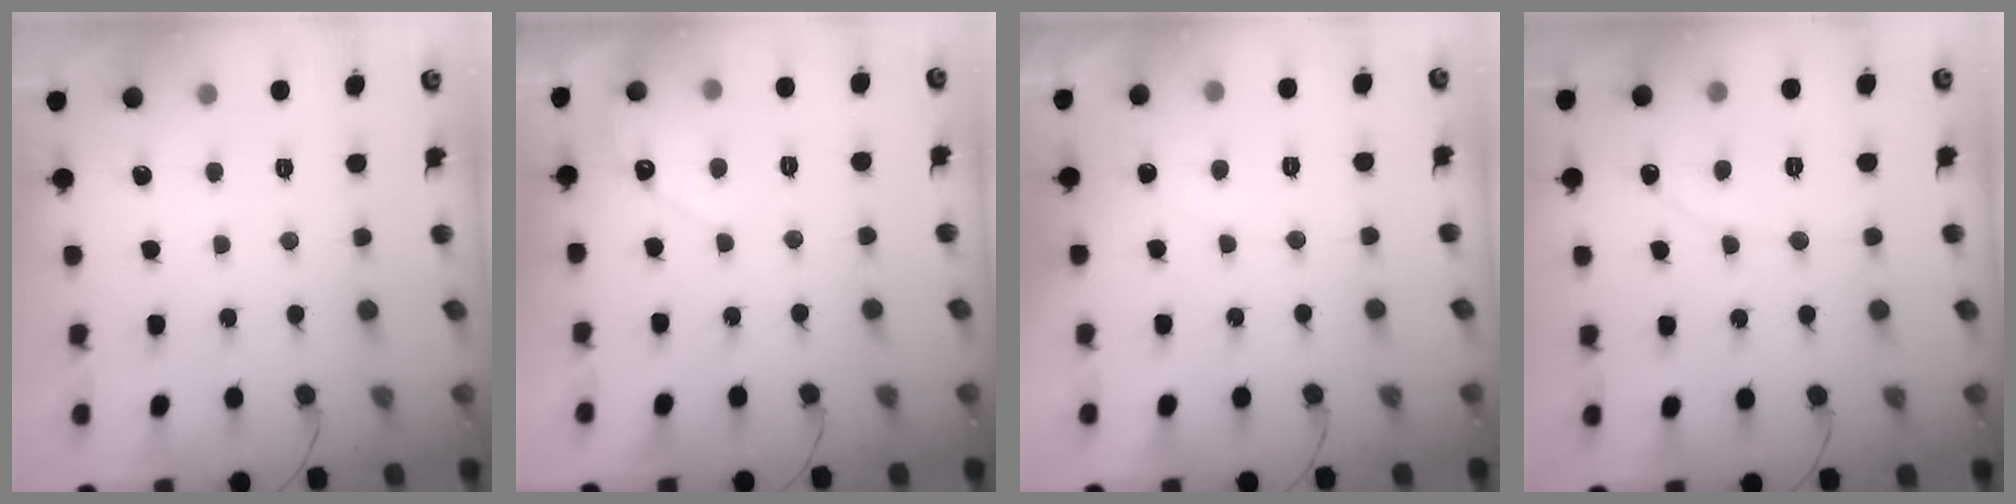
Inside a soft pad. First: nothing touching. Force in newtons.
{"total": 4.1, "press": 4.1, "slide": 0.2}
{"total": 2.3, "press": 2.3, "slide": 0.1}
{"total": 2.1, "press": 2.1, "slide": 0.1}